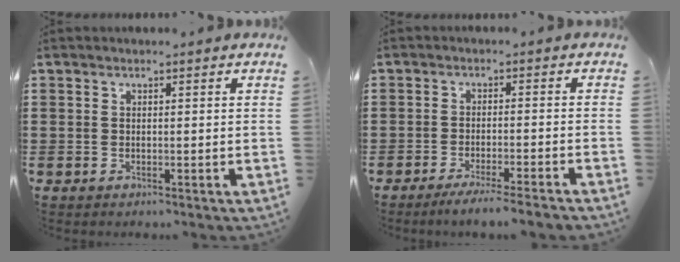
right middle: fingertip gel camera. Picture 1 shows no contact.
{"total": 3.1, "force": [-2.7, -0.4, 1.5], "torque": [-0.021, -0.002, -0.051]}